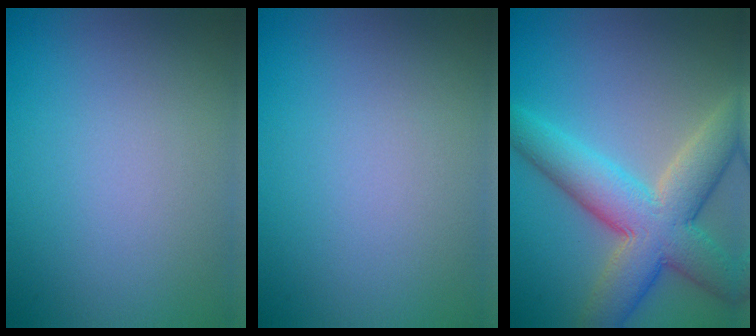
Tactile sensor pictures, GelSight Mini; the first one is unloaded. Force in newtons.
{"total": 0.0}
{"total": 9.0, "press": 8.9, "slide": 0.5}